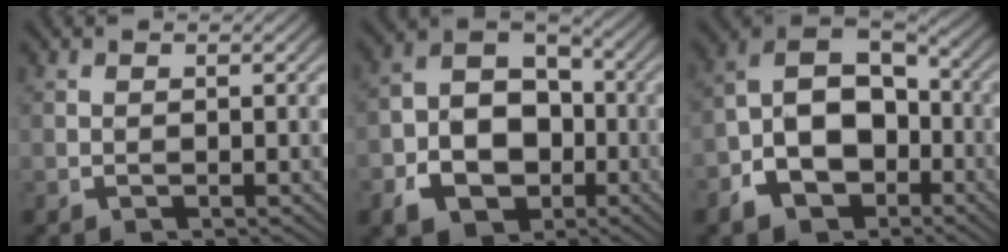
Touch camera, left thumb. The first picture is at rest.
{"total": 12.3, "force": [-1.6, 9.7, 7.4], "torque": [-0.136, -0.024, -0.024]}
{"total": 13.4, "force": [-1.7, 10.9, 7.6], "torque": [-0.166, -0.035, -0.028]}